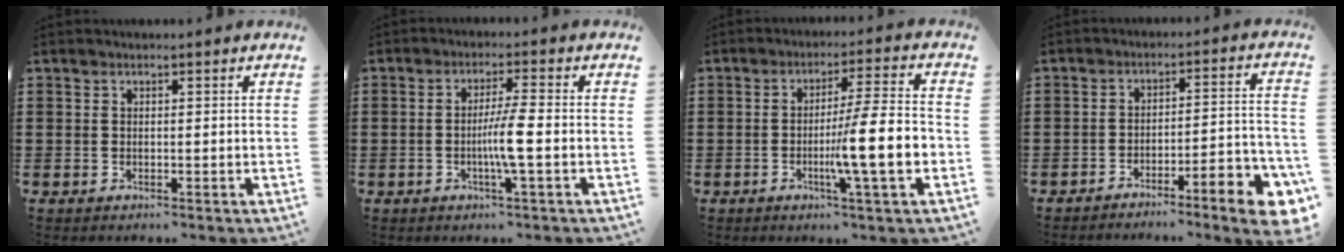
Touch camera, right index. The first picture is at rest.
{"total": 5.0, "force": [-1.0, -0.3, 4.9], "torque": [-0.093, -0.009, -0.025]}
{"total": 10.7, "force": [-2.7, 0.5, 10.4], "torque": [-0.164, -0.014, -0.051]}
{"total": 7.1, "force": [-5.7, 0.6, 4.2], "torque": [-0.059, 0.002, -0.105]}